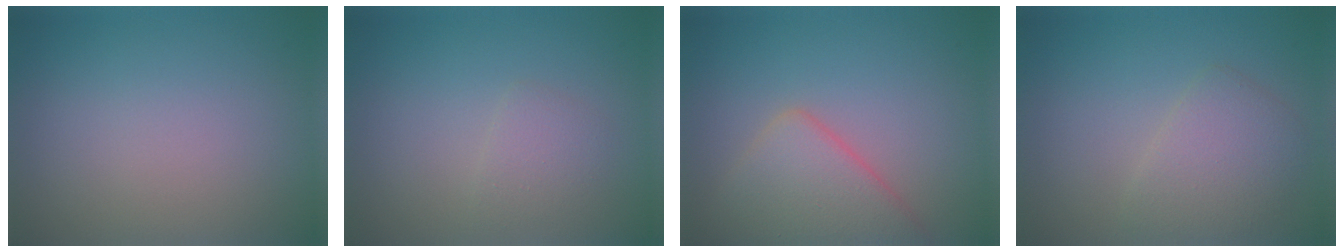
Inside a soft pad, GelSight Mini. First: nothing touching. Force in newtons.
{"total": 1.5, "press": 1.5, "slide": 0.2}
{"total": 4.9, "press": 4.9, "slide": 0.2}
{"total": 2.9, "press": 2.9, "slide": 0.2}